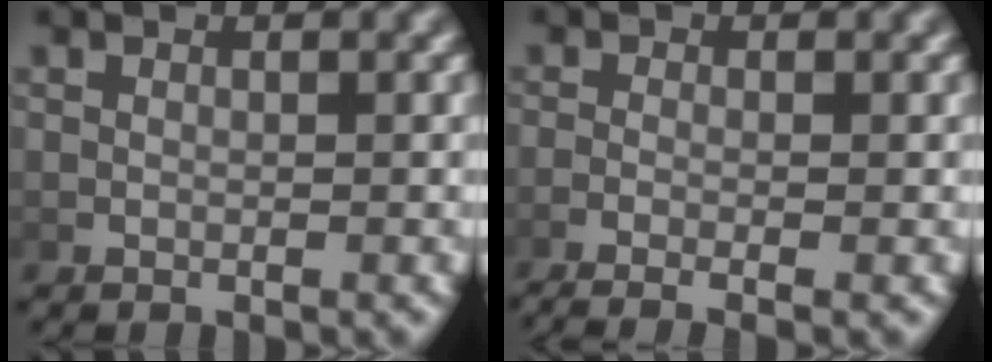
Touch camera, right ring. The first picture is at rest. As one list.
[{"total": 3.6, "force": [-2.6, 0.8, 2.2], "torque": [-0.049, -0.013, -0.039]}]